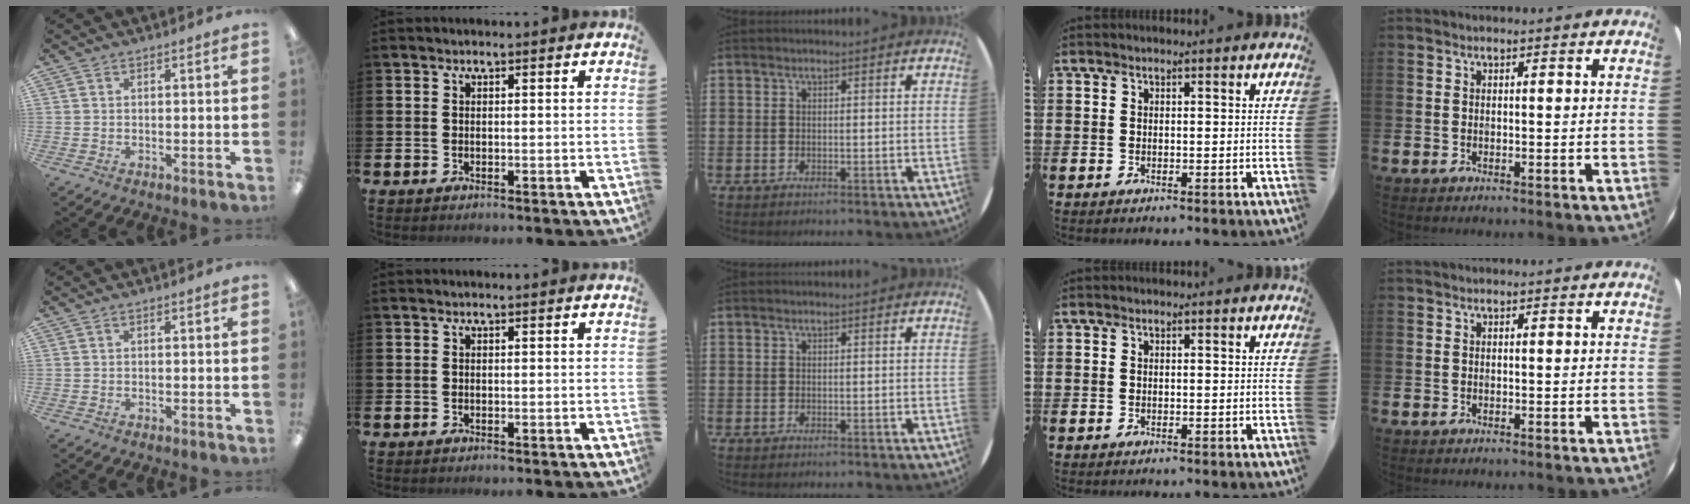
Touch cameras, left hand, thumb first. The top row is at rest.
{}